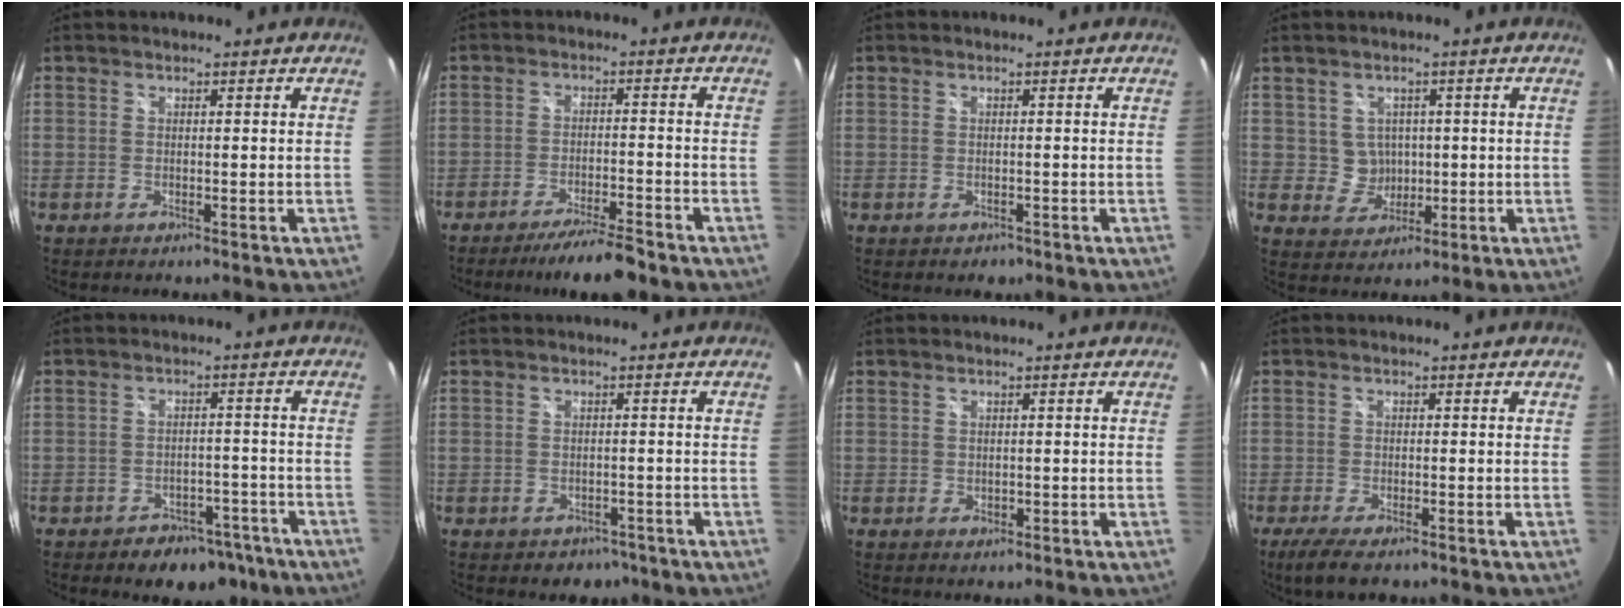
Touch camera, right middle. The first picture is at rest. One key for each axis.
{"total": 8.0, "fx": -6.8, "fy": 0.6, "fz": 4.1, "tx": -0.081, "ty": -0.005, "tz": -0.107}
{"total": 1.4, "fx": -0.8, "fy": 1.0, "fz": 0.4, "tx": -0.009, "ty": -0.004, "tz": -0.009}
{"total": 4.4, "fx": 0.6, "fy": 4.3, "fz": 0.7, "tx": -0.017, "ty": 0.010, "tz": 0.020}
{"total": 9.3, "fx": -6.7, "fy": 5.8, "fz": 2.9, "tx": -0.061, "ty": 0.018, "tz": -0.073}
{"total": 4.1, "fx": -2.8, "fy": 2.9, "fz": 1.1, "tx": -0.022, "ty": -0.002, "tz": -0.029}
{"total": 1.0, "fx": -0.2, "fy": 0.9, "fz": 0.4, "tx": -0.002, "ty": -0.003, "tz": -0.003}
{"total": 5.3, "fx": -3.7, "fy": 1.4, "fz": 3.4, "tx": -0.081, "ty": -0.023, "tz": -0.066}